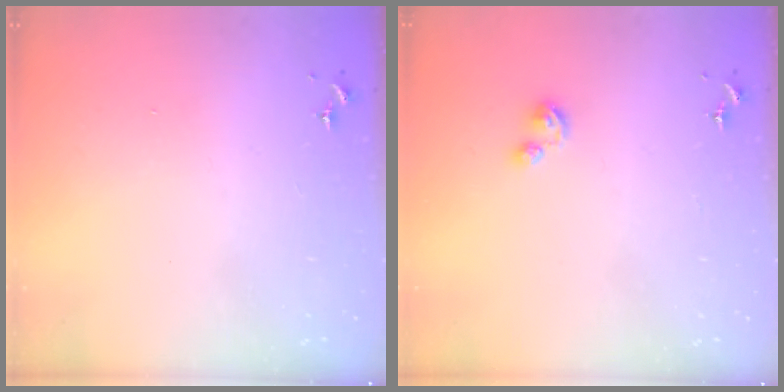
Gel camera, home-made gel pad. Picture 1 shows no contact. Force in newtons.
{"total": 3.9, "press": 3.9, "slide": 0.4}